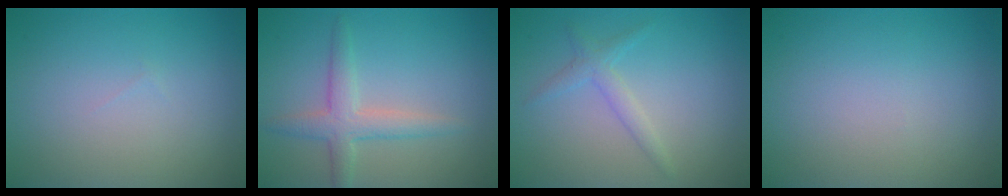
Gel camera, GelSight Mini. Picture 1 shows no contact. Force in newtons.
{"total": 3.0, "press": 3.0, "slide": 0.1}
{"total": 1.7, "press": 1.7, "slide": 0.1}
{"total": 0.0}